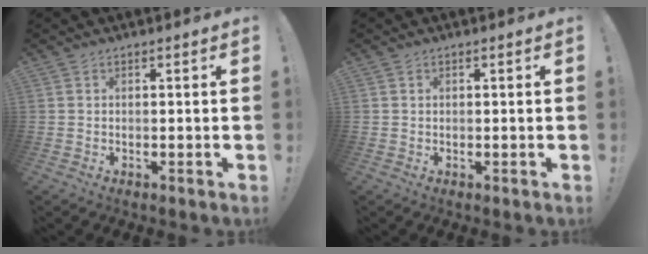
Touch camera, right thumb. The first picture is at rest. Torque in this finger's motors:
{"motor_torque": [-0.23, -0.05, 0.02, 0.03, -0.07]}